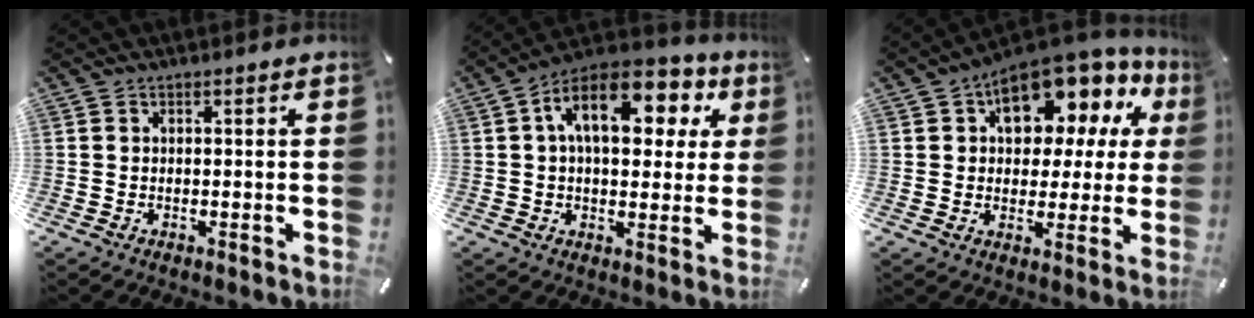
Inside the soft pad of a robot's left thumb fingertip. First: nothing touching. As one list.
[{"total": 15.2, "force": [5.4, 8.8, 11.2], "torque": [-0.179, -0.004, 0.093]}, {"total": 13.4, "force": [7.5, 7.9, 7.8], "torque": [-0.112, -0.063, 0.132]}]